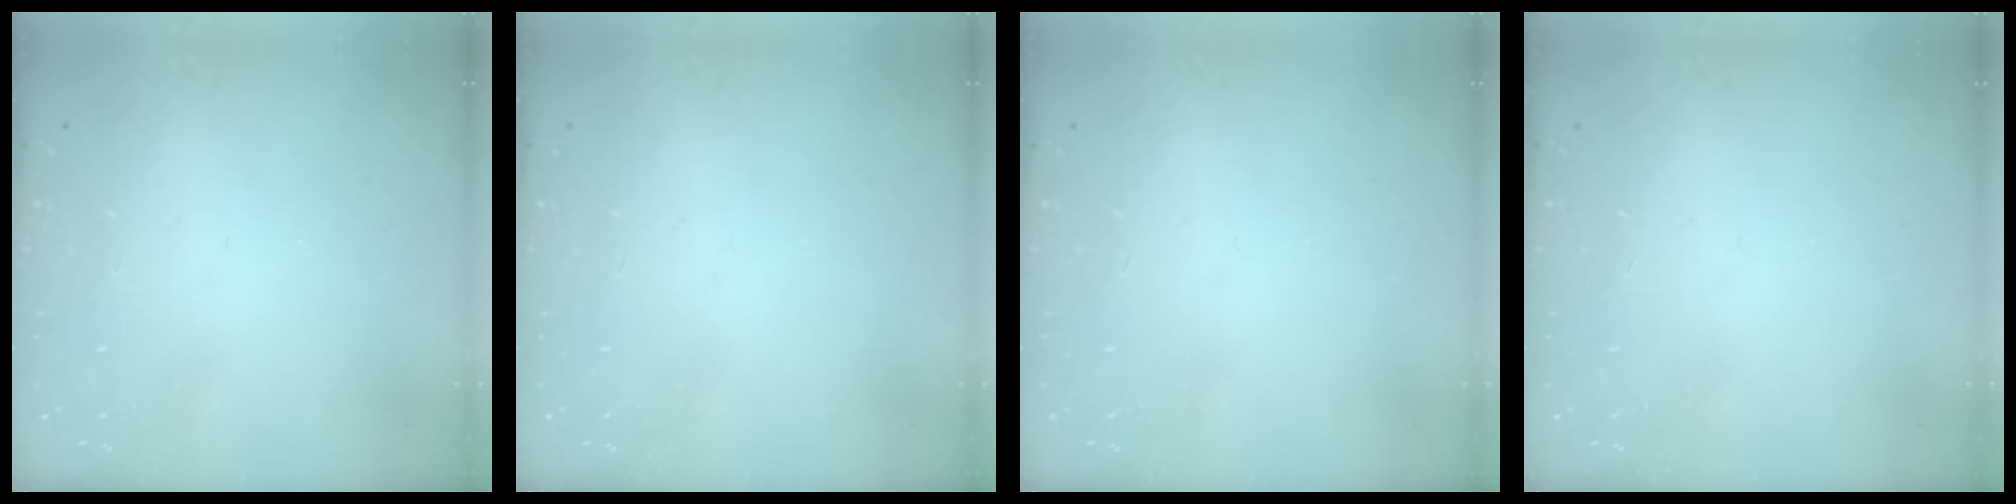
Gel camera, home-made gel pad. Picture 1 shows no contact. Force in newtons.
{"total": 0.0}
{"total": 0.0}
{"total": 0.0}